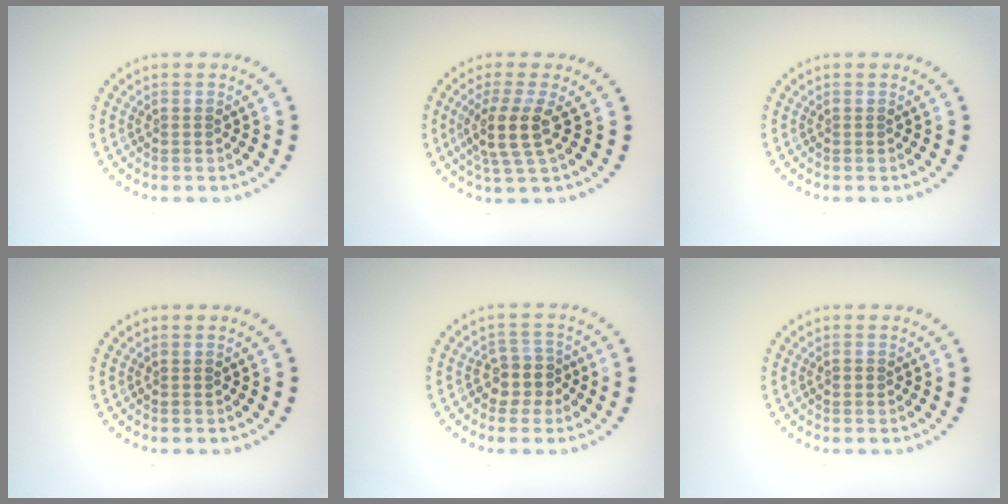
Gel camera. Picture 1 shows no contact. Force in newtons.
{"total": 3.7, "press": 2.9, "slide": 2.3}
{"total": 0.0}
{"total": 0.0}
{"total": 2.6, "press": 2.2, "slide": 1.4}
{"total": 0.7, "press": 0.7, "slide": 0.1}